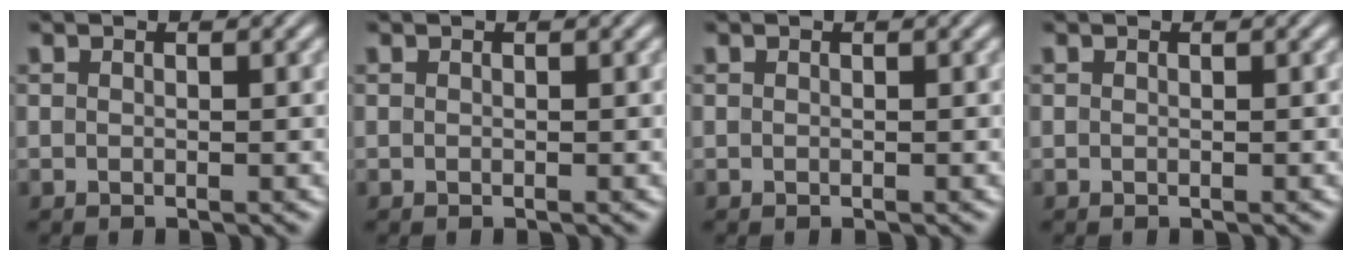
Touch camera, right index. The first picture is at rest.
{"total": 0.0}
{"total": 0.0}
{"total": 0.0}